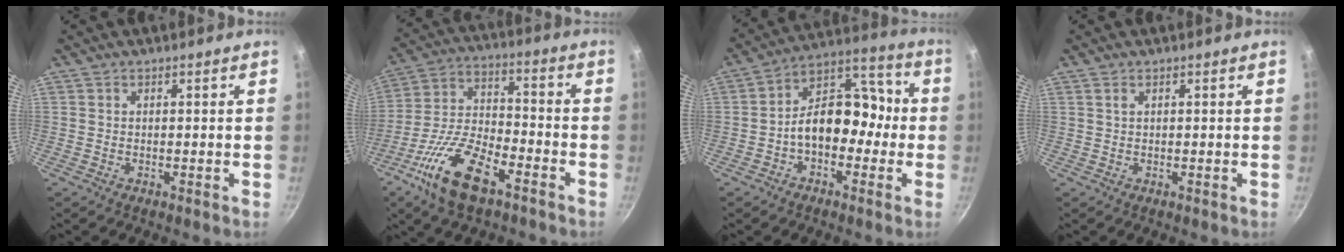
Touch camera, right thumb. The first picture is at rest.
{"total": 16.2, "force": [-9.0, 6.8, 11.6], "torque": [-0.222, 0.043, -0.178]}
{"total": 13.1, "force": [-2.5, 9.0, 9.2], "torque": [-0.090, 0.067, -0.055]}
{"total": 0.6, "force": [0.3, 0.2, 0.4], "torque": [-0.009, 0.001, 0.007]}